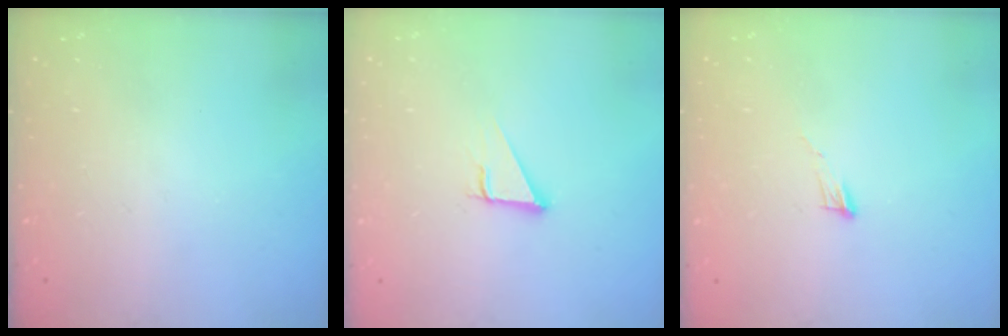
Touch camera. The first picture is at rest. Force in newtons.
{"total": 2.7, "press": 2.7, "slide": 0.0}
{"total": 3.4, "press": 3.4, "slide": 0.2}